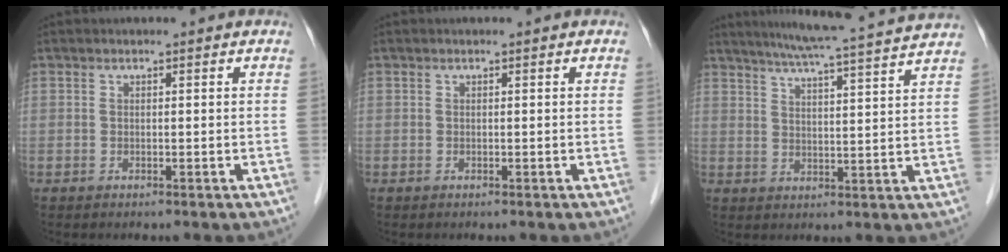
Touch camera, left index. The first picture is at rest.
{"total": 0.0}
{"total": 15.4, "force": [13.8, -1.1, 6.6], "torque": [-0.118, -0.002, 0.183]}